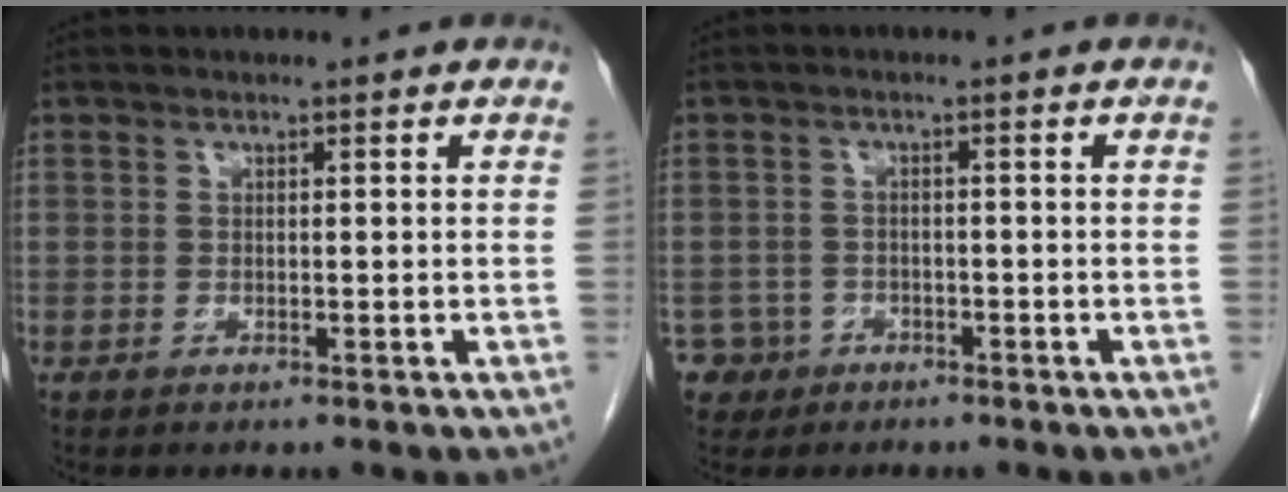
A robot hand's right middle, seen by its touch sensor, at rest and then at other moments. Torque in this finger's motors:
{"motor_torque": [1.04, -1.10, 0.22, -0.05]}